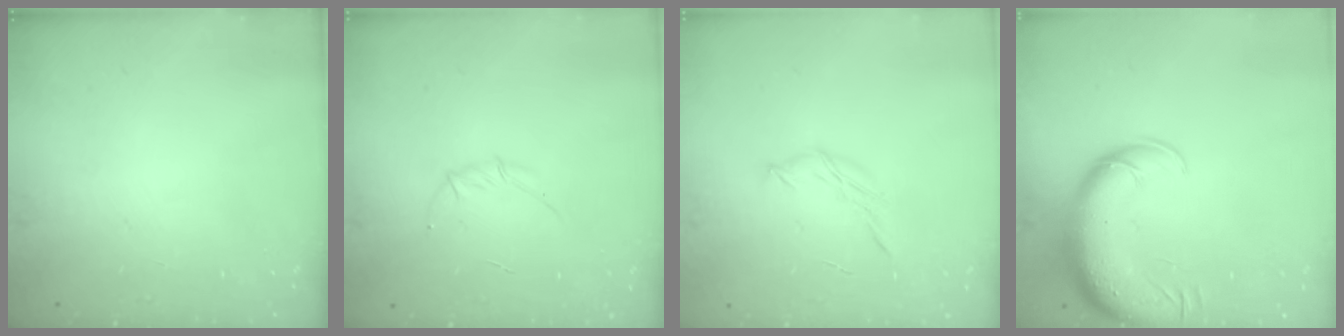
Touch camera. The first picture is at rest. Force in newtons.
{"total": 4.1, "press": 3.9, "slide": 1.0}
{"total": 4.7, "press": 4.6, "slide": 1.0}
{"total": 13.5, "press": 13.1, "slide": 3.3}